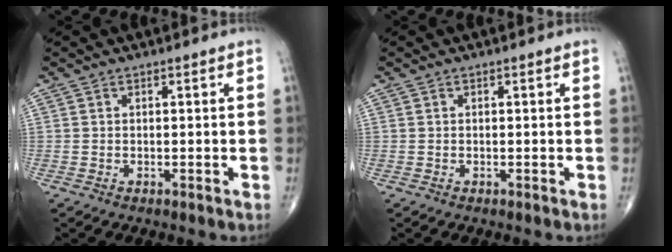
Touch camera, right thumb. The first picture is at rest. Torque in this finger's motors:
{"motor_torque": [0.09, 0.07, 0.07, 0.04, 0.00]}